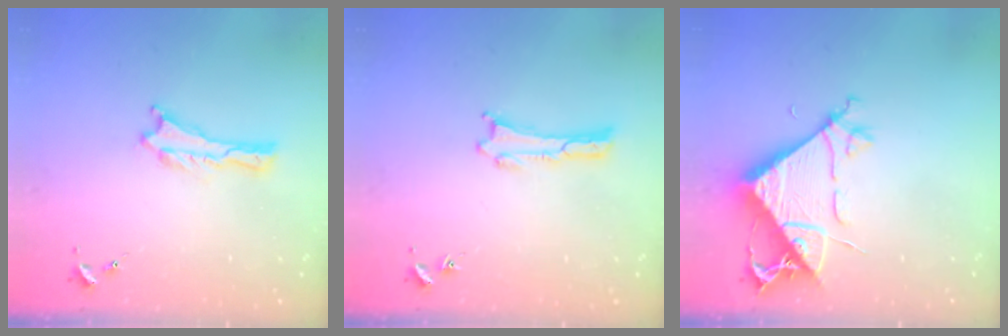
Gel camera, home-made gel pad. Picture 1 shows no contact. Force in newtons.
{"total": 0.0}
{"total": 8.2, "press": 8.1, "slide": 1.2}